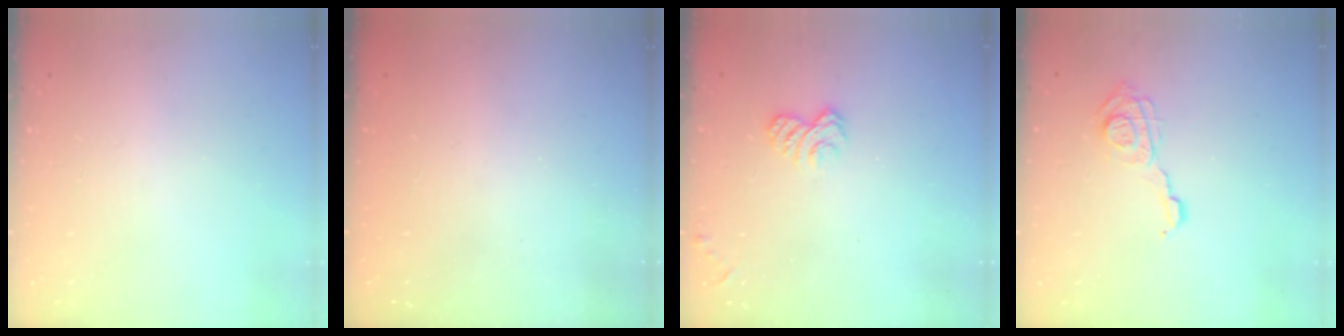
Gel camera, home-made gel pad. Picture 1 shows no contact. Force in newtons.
{"total": 2.5, "press": 2.4, "slide": 0.8}
{"total": 3.4, "press": 3.2, "slide": 1.1}
{"total": 10.4, "press": 10.4, "slide": 0.4}